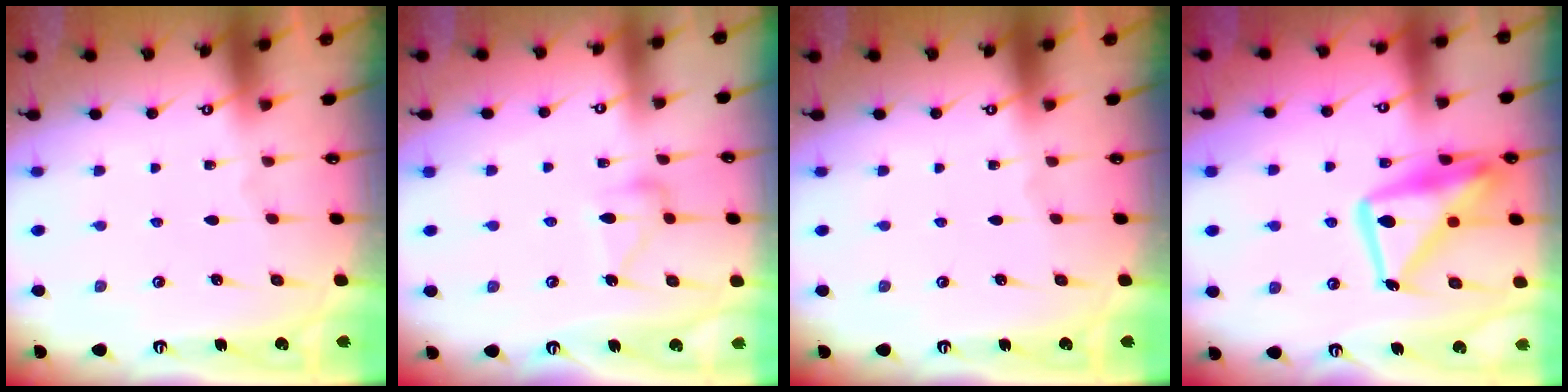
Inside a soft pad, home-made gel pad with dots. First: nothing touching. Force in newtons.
{"total": 11.5, "press": 11.4, "slide": 0.4}
{"total": 0.0}
{"total": 19.3, "press": 19.2, "slide": 2.0}